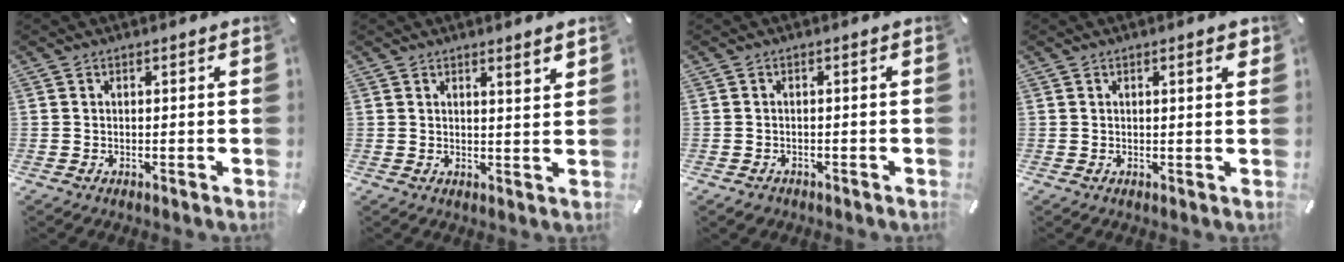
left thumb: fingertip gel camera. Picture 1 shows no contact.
{"total": 3.1, "force": [2.3, 0.0, 2.2], "torque": [-0.029, -0.018, 0.035]}
{"total": 1.5, "force": [-1.0, 1.0, 0.3], "torque": [-0.004, 0.005, -0.023]}
{"total": 2.3, "force": [0.9, 0.3, 2.1], "torque": [-0.034, 0.000, 0.011]}